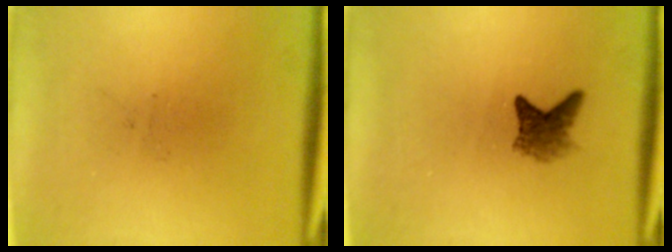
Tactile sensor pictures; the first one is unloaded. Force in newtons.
{"total": 2.7}